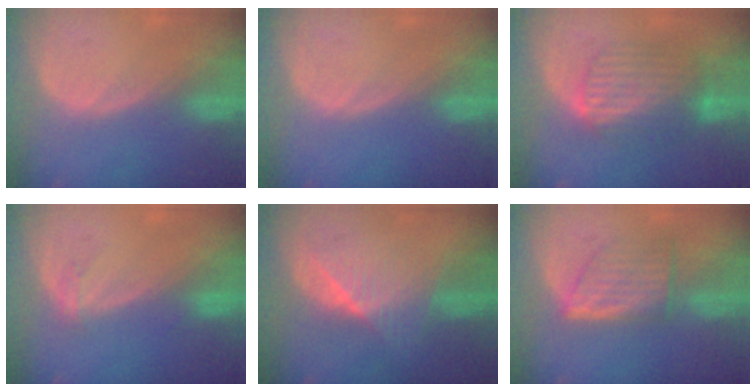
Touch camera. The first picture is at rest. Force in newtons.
{"total": 0.0}
{"total": 7.4, "press": 7.3, "slide": 0.3}
{"total": 1.5, "press": 1.4, "slide": 0.3}
{"total": 6.4, "press": 6.0, "slide": 2.2}
{"total": 6.3, "press": 6.0, "slide": 1.7}